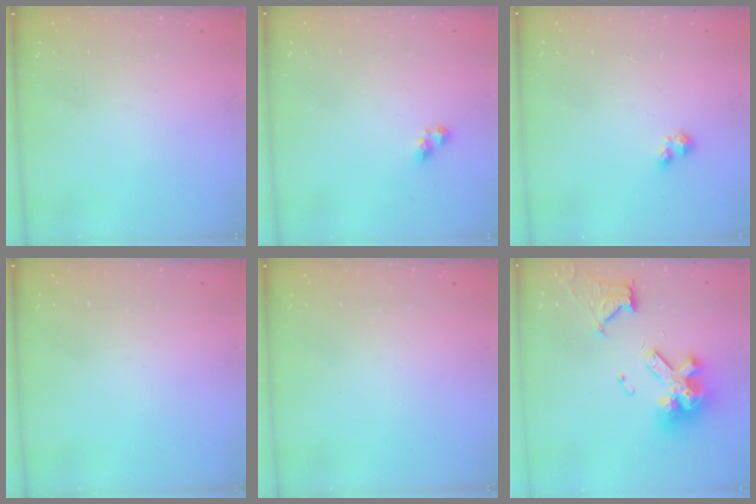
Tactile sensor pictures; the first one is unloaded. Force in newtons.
{"total": 4.6, "press": 4.6, "slide": 0.6}
{"total": 2.4, "press": 2.4, "slide": 0.5}
{"total": 0.0}
{"total": 0.0}
{"total": 15.7, "press": 15.6, "slide": 1.7}